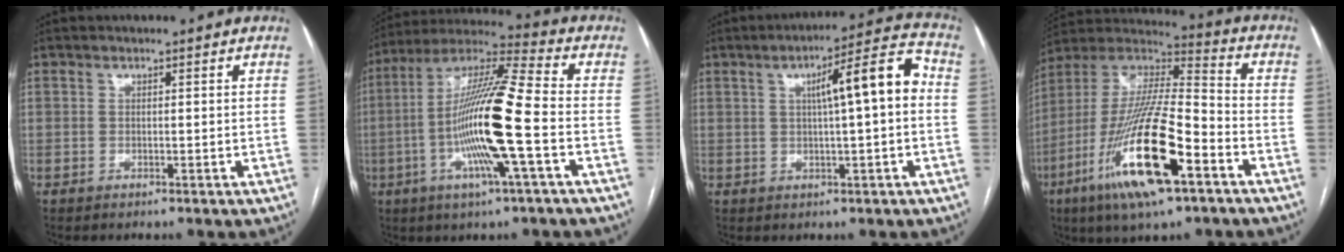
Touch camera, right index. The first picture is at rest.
{"total": 17.0, "force": [-3.6, 0.1, 16.7], "torque": [-0.321, -0.002, -0.077]}
{"total": 10.0, "force": [1.2, 0.8, 9.9], "torque": [-0.144, 0.027, 0.015]}
{"total": 21.9, "force": [-9.7, 3.7, 19.3], "torque": [-0.402, -0.035, -0.175]}